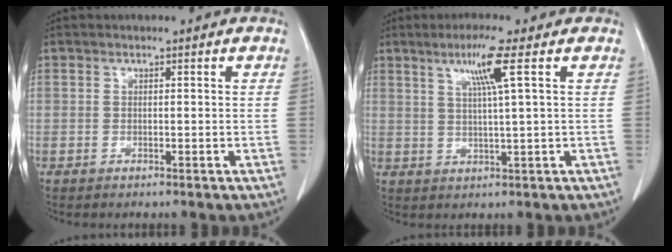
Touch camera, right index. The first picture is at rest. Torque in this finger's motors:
{"motor_torque": [0.37, 0.35, 0.11, 0.07]}